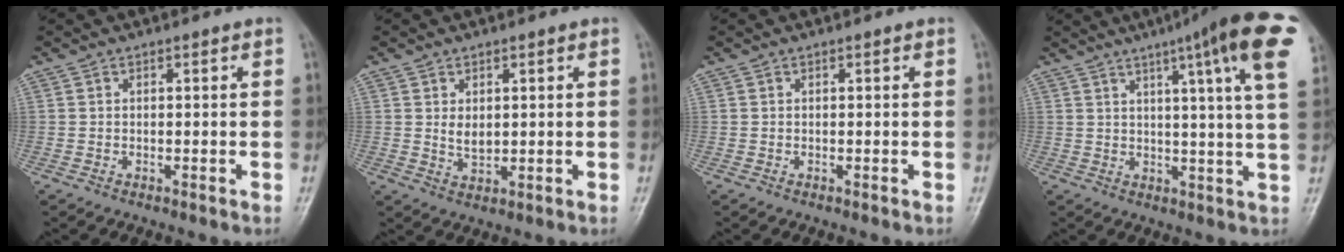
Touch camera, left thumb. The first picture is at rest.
{"total": 3.1, "force": [0.8, 2.0, 2.2], "torque": [-0.029, -0.011, 0.019]}
{"total": 0.0}
{"total": 17.4, "force": [8.7, 1.5, 15.0], "torque": [-0.196, -0.019, 0.099]}